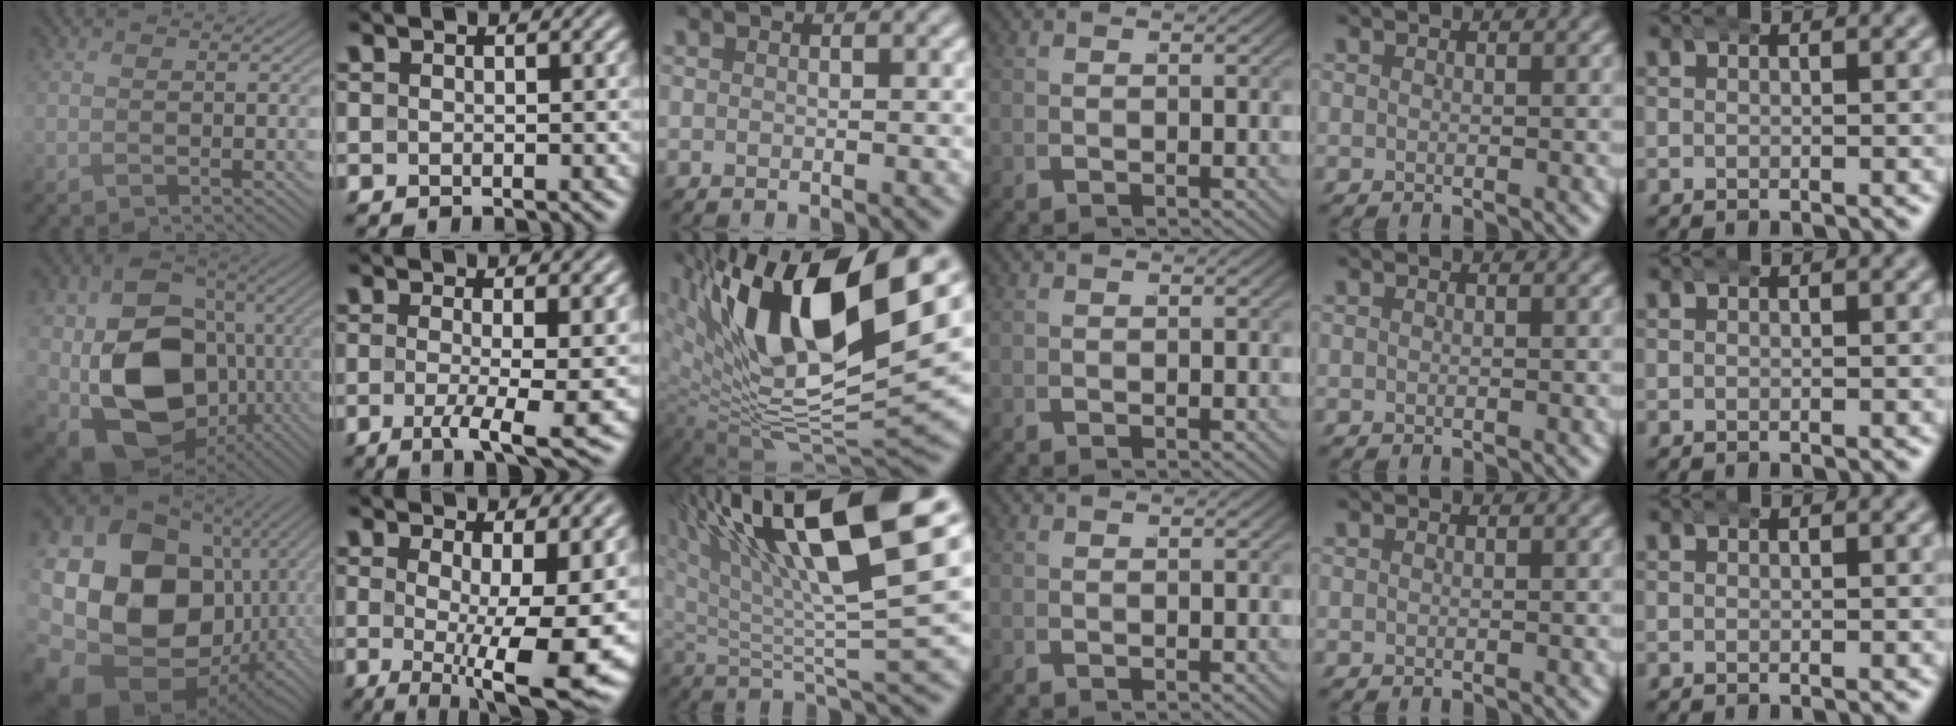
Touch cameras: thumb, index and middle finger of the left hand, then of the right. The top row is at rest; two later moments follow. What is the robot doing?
{"motion": "wrap", "object": "aluminum foil"}